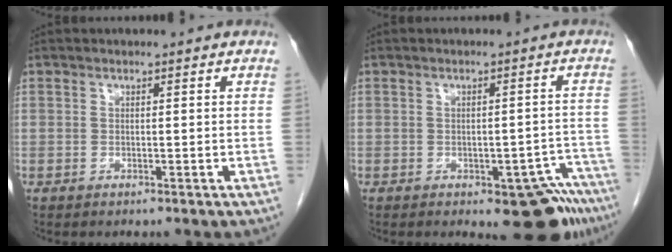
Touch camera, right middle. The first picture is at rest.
{"total": 7.8, "force": [-5.5, 2.5, 4.9], "torque": [-0.030, 0.008, -0.069]}